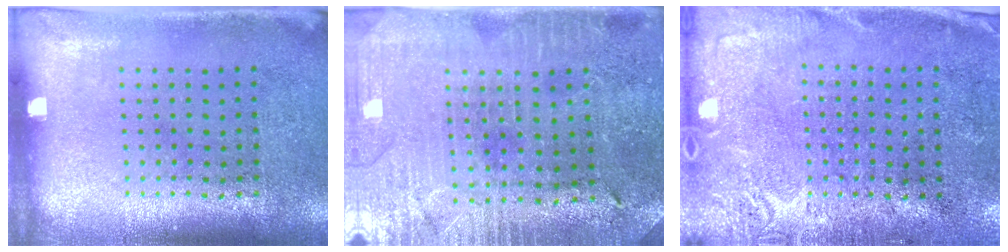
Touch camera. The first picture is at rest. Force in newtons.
{"total": 1.2, "press": 1.2, "slide": 0.2}
{"total": 2.7, "press": 2.4, "slide": 1.3}